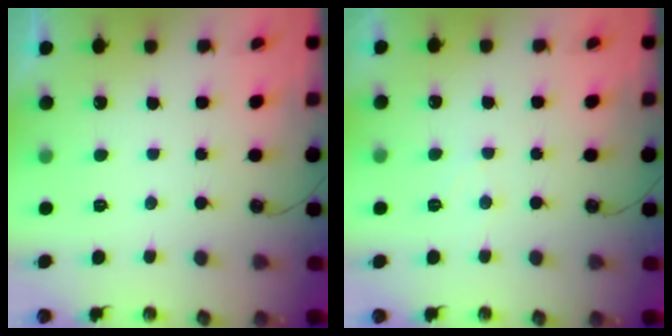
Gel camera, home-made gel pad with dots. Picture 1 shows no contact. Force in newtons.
{"total": 4.8, "press": 4.8, "slide": 0.3}